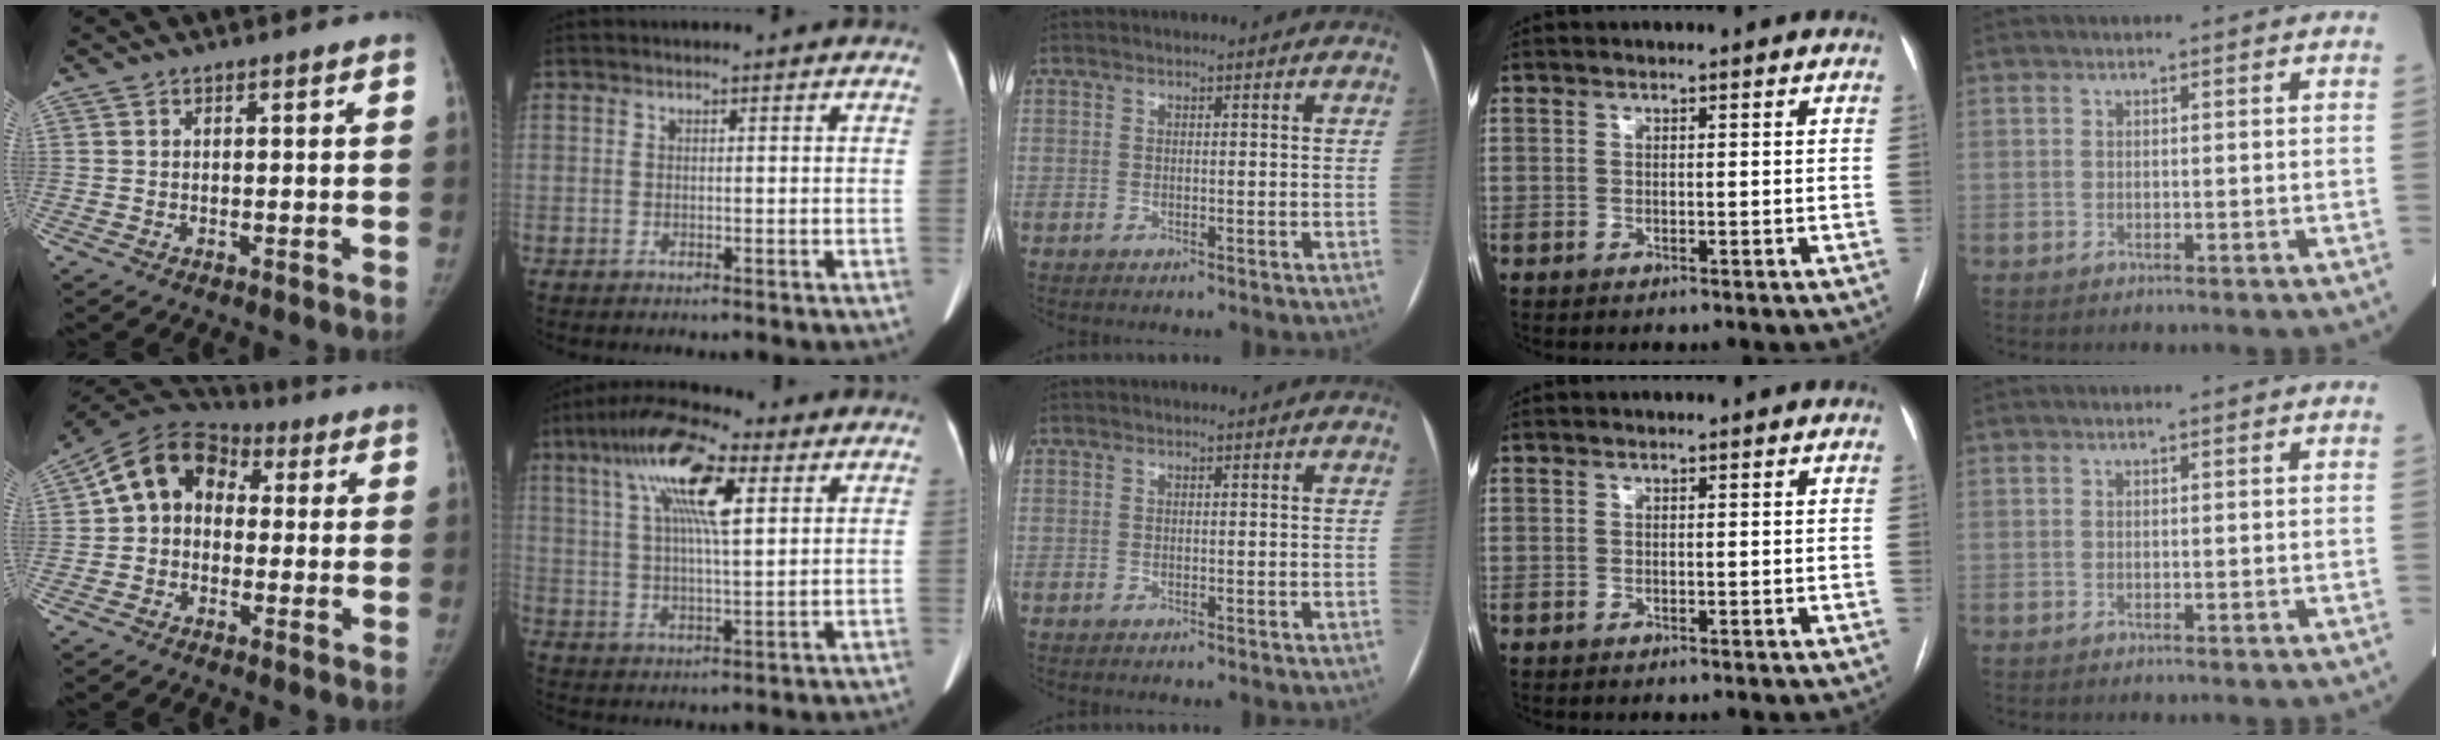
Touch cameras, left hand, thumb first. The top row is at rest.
{"thumb": {"total": 11.7, "force": [1.1, 9.4, 6.9], "torque": [-0.101, 0.036, 0.002]}, "index": {"total": 13.3, "force": [5.4, 3.0, 11.7], "torque": [-0.223, 0.027, 0.091]}}